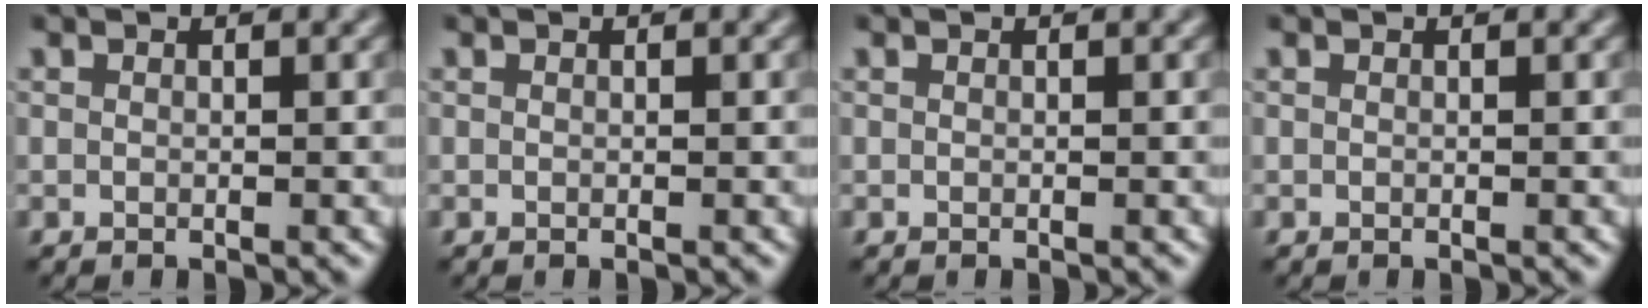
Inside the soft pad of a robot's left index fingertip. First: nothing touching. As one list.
[{"total": 0.0}, {"total": 0.0}, {"total": 0.0}]